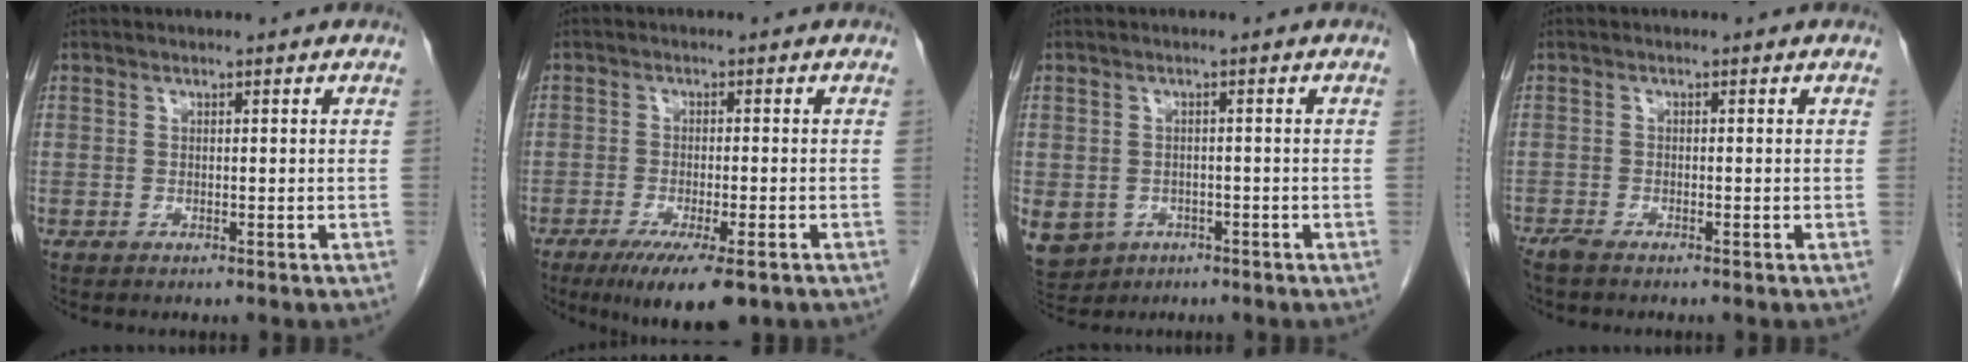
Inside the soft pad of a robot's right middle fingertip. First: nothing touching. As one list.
[{"total": 8.8, "force": [-5.6, 1.8, 6.5], "torque": [-0.098, -0.018, -0.085]}, {"total": 10.6, "force": [-5.0, 8.7, 3.6], "torque": [-0.108, -0.001, -0.064]}, {"total": 1.6, "force": [-1.4, 0.1, 0.8], "torque": [-0.021, -0.006, -0.031]}]